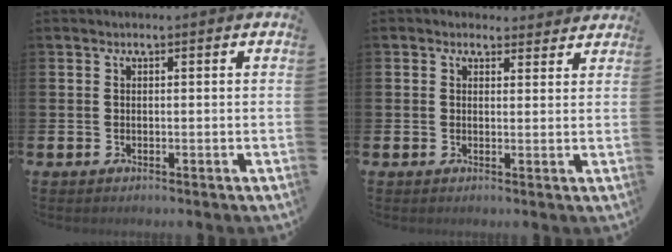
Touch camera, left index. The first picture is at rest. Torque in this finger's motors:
{"motor_torque": [1.01, -1.13, 0.31, 0.01]}